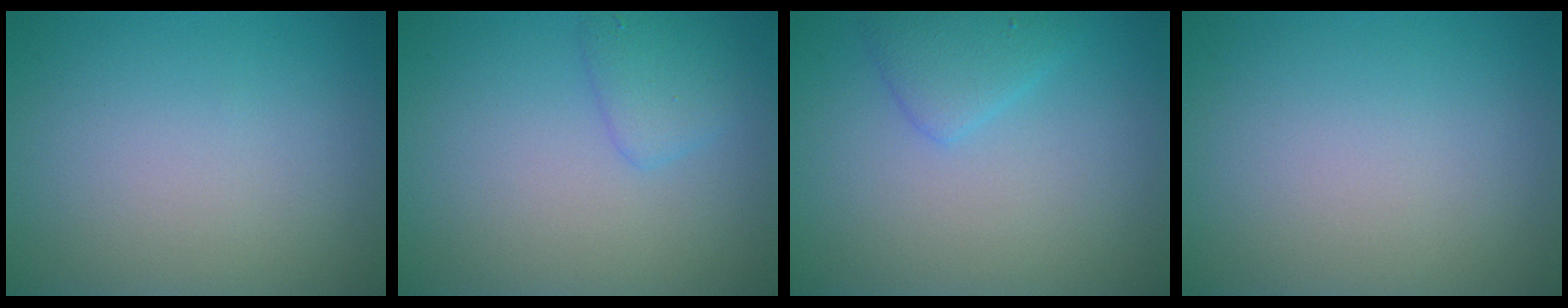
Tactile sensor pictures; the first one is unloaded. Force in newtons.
{"total": 1.8, "press": 1.8, "slide": 0.2}
{"total": 2.2, "press": 2.2, "slide": 0.1}
{"total": 0.0}